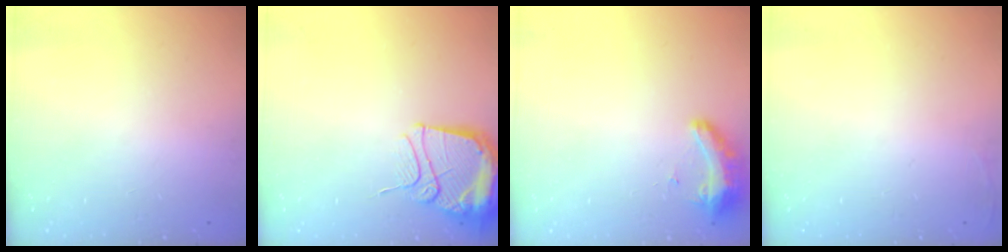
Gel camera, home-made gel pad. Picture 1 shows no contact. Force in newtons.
{"total": 13.3, "press": 13.2, "slide": 1.4}
{"total": 16.2, "press": 11.0, "slide": 11.9}
{"total": 2.7, "press": 2.6, "slide": 1.0}